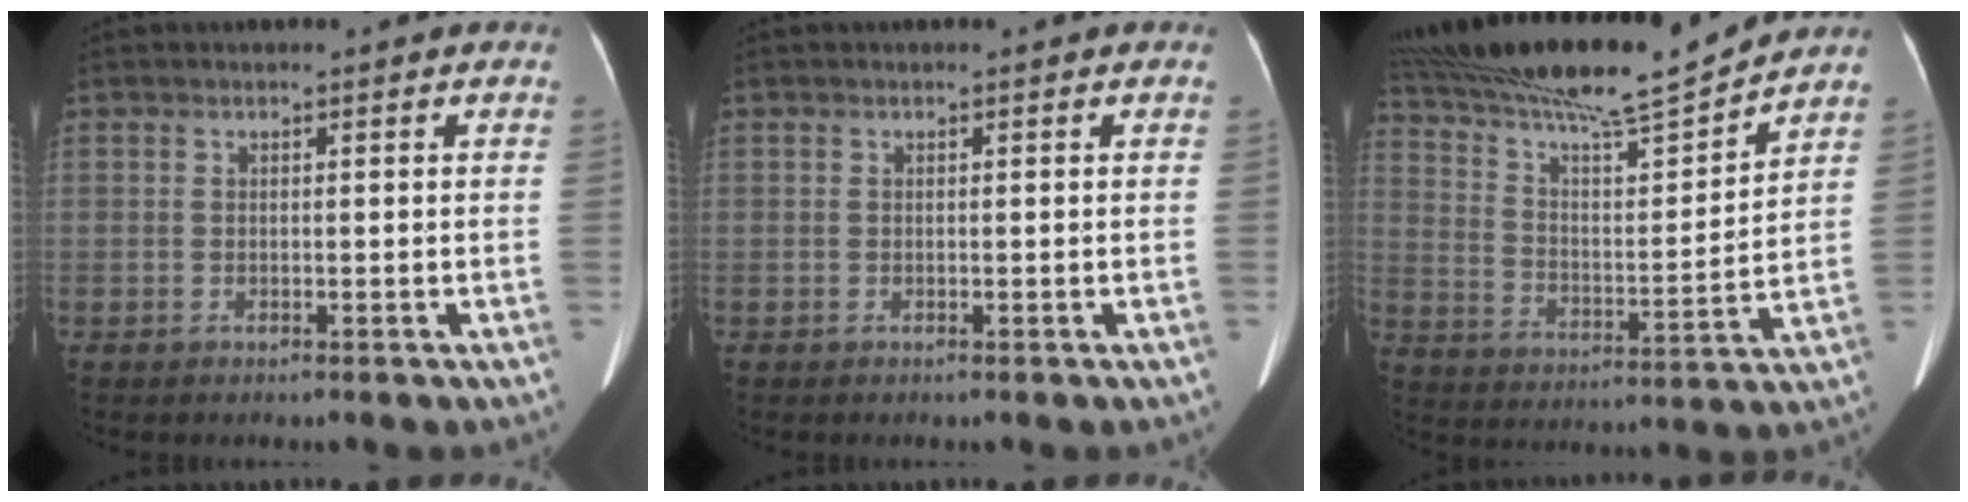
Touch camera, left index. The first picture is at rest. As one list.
[{"total": 0.0}, {"total": 19.2, "force": [17.2, 0.0, 8.7], "torque": [-0.161, -0.006, 0.283]}]